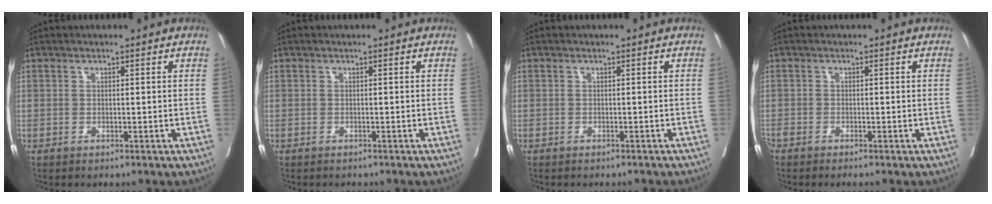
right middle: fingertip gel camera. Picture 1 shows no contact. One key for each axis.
{"total": 0.9, "fx": -0.9, "fy": 0.2, "fz": 0.2, "tx": -0.008, "ty": -0.002, "tz": -0.014}
{"total": 2.4, "fx": -2.3, "fy": 0.5, "fz": 0.6, "tx": -0.011, "ty": -0.003, "tz": -0.028}
{"total": 1.5, "fx": -1.4, "fy": -0.2, "fz": 0.6, "tx": -0.011, "ty": -0.003, "tz": -0.028}